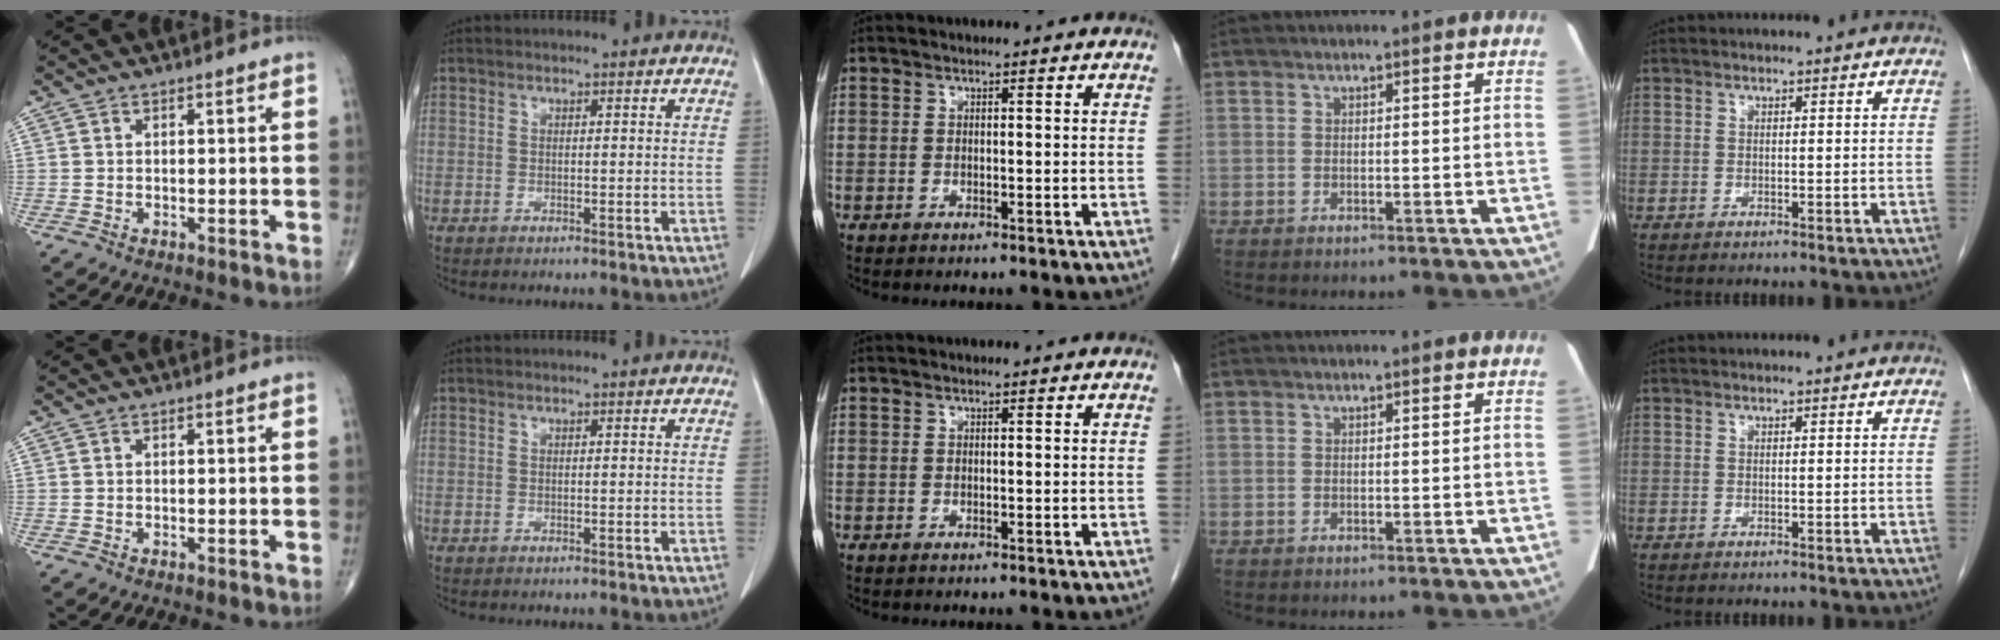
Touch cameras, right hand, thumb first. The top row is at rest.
{}